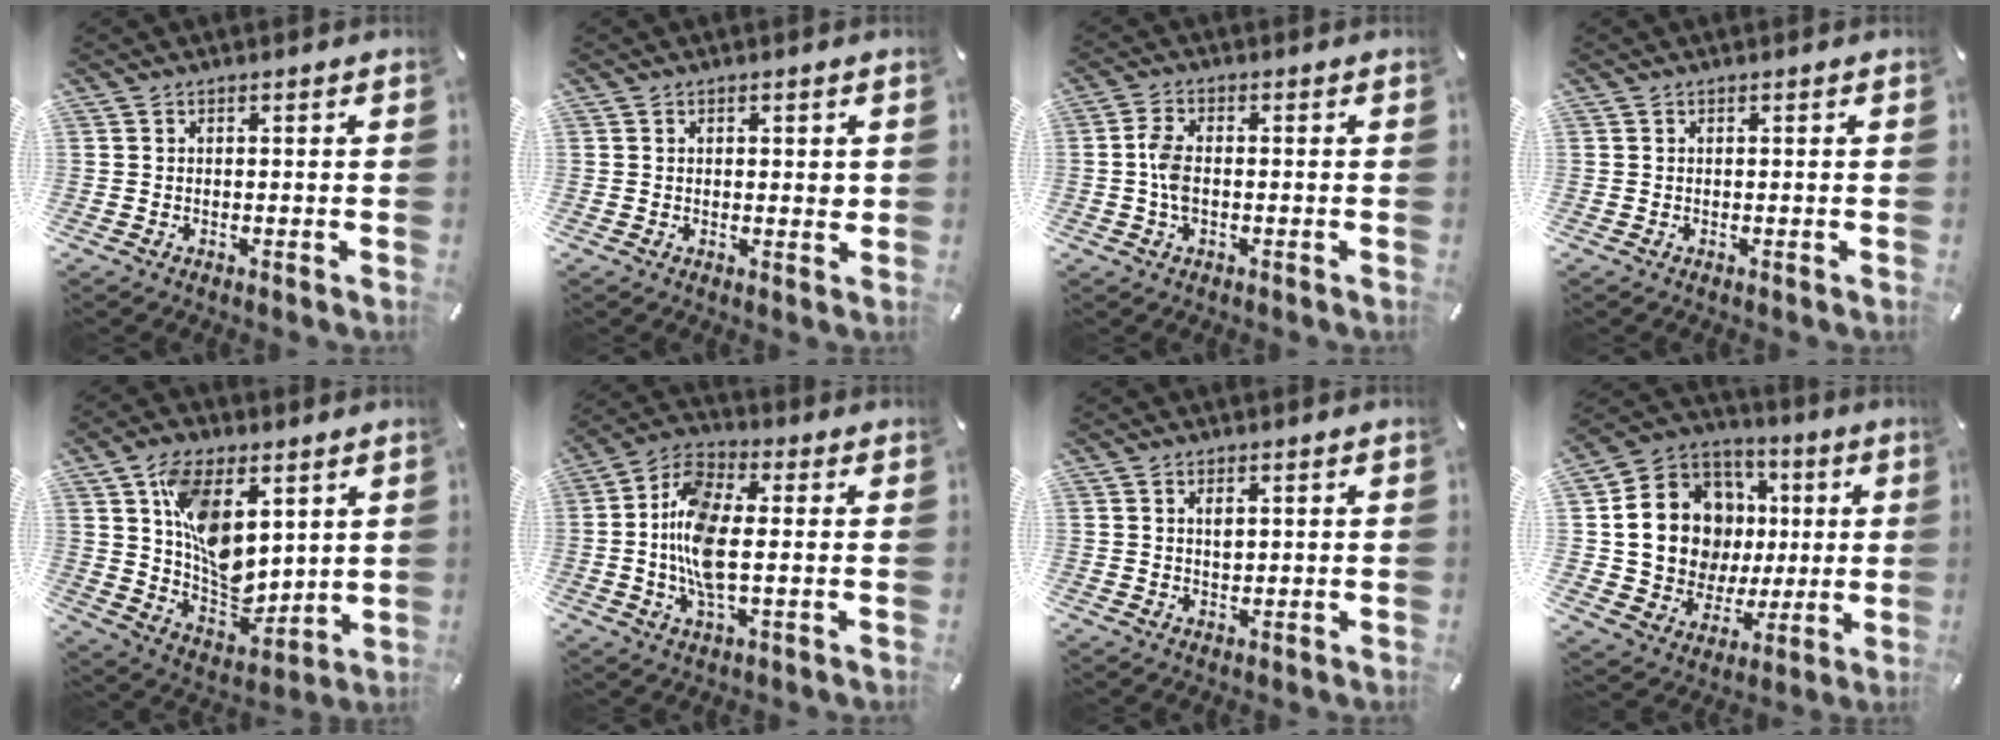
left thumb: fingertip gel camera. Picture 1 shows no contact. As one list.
[{"total": 2.0, "force": [0.4, 1.0, 1.8], "torque": [-0.019, -0.004, 0.002]}, {"total": 4.8, "force": [-0.6, 2.5, 4.0], "torque": [-0.093, -0.002, -0.014]}, {"total": 0.0}, {"total": 15.1, "force": [4.8, 9.9, 10.4], "torque": [-0.185, -0.018, 0.094]}, {"total": 12.3, "force": [-0.6, 5.6, 11.0], "torque": [-0.241, -0.008, -0.012]}, {"total": 2.0, "force": [0.7, 1.1, 1.5], "torque": [-0.026, -0.001, 0.009]}, {"total": 17.4, "force": [2.2, 14.9, 8.7], "torque": [-0.157, -0.011, 0.058]}]